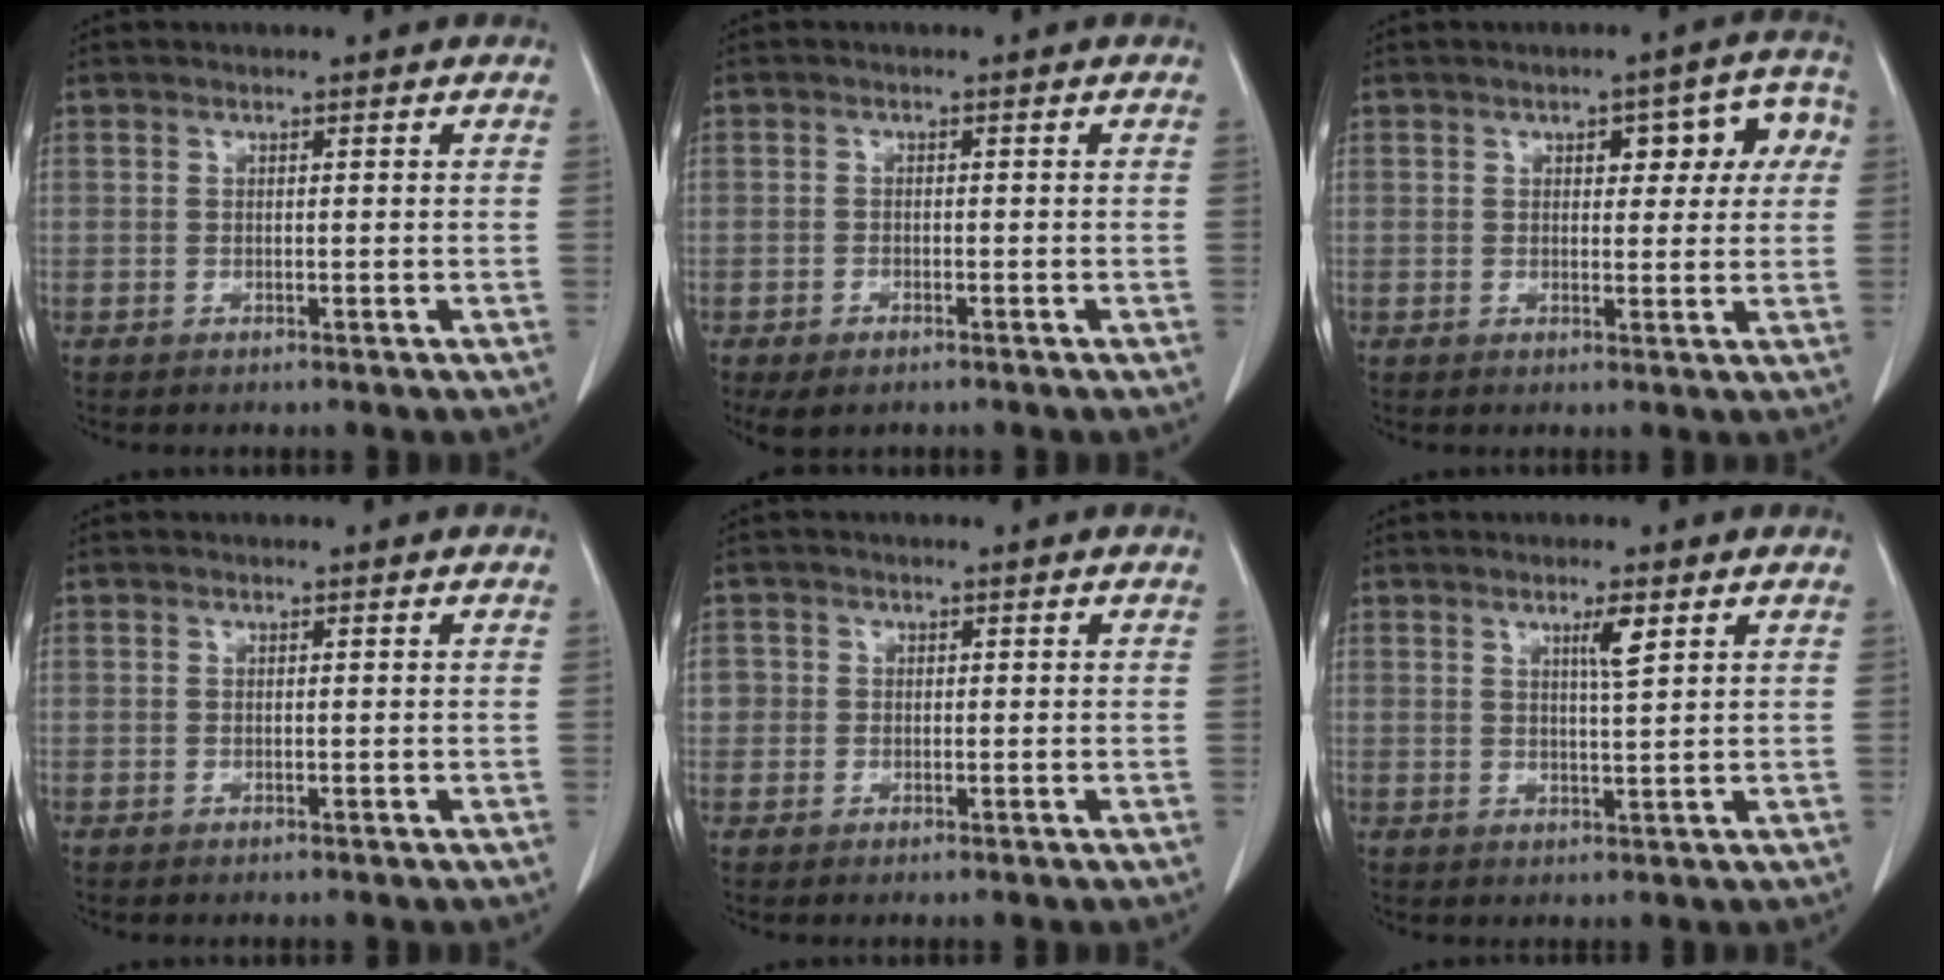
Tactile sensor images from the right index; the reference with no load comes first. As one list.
[{"total": 3.1, "force": [-2.1, 1.4, 1.7], "torque": [-0.030, -0.005, -0.028]}, {"total": 7.5, "force": [2.2, 3.2, 6.4], "torque": [-0.061, 0.029, 0.024]}, {"total": 0.0}, {"total": 2.1, "force": [0.1, 2.1, 0.4], "torque": [0.005, 0.008, 0.004]}, {"total": 3.1, "force": [1.6, -0.1, 2.6], "torque": [-0.049, -0.004, 0.028]}]